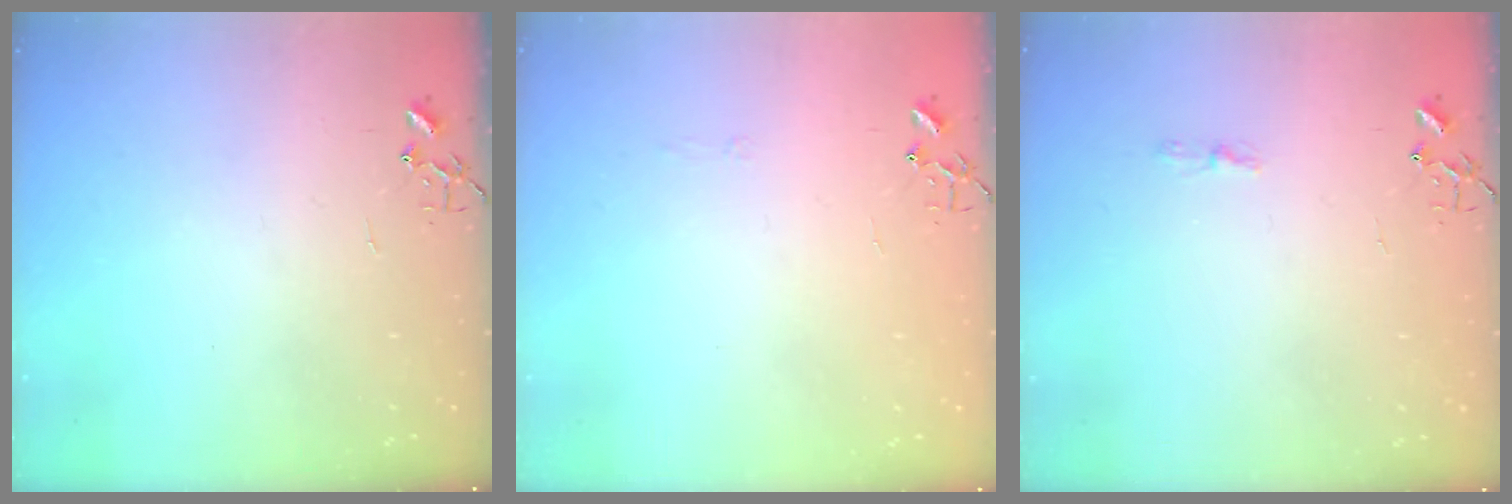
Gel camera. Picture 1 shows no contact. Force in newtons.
{"total": 2.8, "press": 2.8, "slide": 0.5}
{"total": 3.2, "press": 3.2, "slide": 0.5}